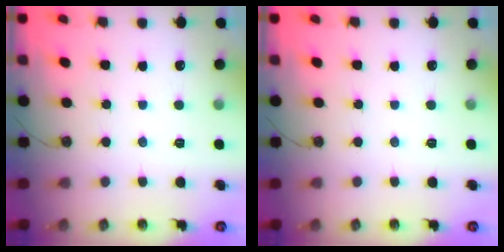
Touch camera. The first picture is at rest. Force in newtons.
{"total": 0.0}